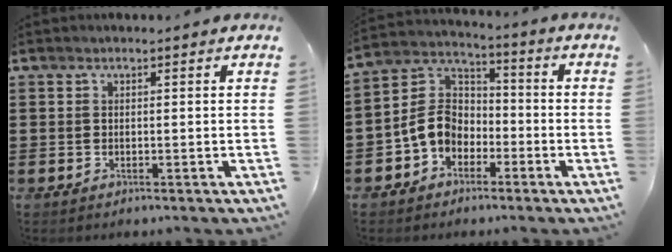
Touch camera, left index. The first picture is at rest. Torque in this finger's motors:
{"motor_torque": [1.35, 0.79, 0.50, 0.12]}